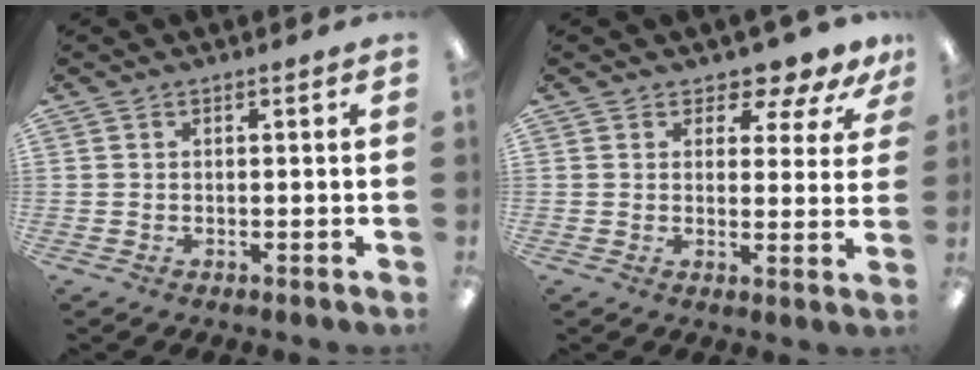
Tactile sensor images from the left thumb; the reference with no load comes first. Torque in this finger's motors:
{"motor_torque": [0.03, 0.08, -0.04, 0.08, 0.00]}